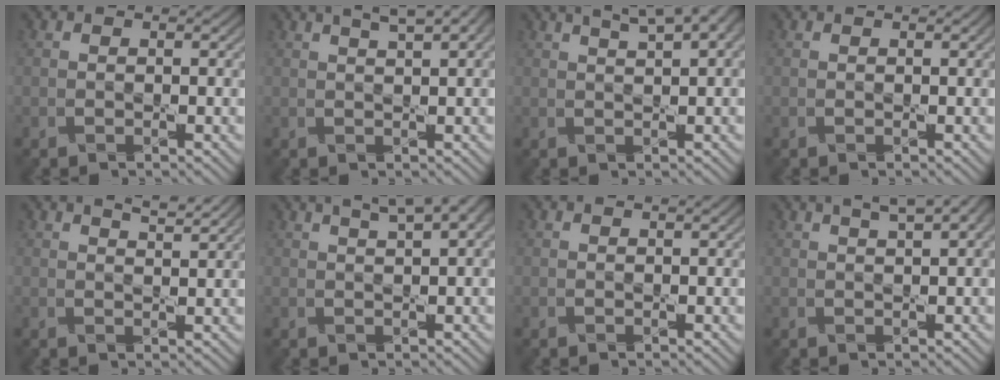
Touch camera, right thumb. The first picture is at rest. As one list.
[{"total": 5.4, "force": [3.0, 1.3, 4.3], "torque": [-0.062, 0.019, 0.027]}, {"total": 7.3, "force": [4.1, 1.9, 5.7], "torque": [-0.078, 0.026, 0.045]}, {"total": 0.6, "force": [0.4, 0.0, 0.4], "torque": [-0.008, 0.003, 0.004]}, {"total": 3.1, "force": [2.4, 0.6, 1.9], "torque": [-0.024, 0.000, 0.033]}, {"total": 6.6, "force": [3.6, 1.7, 5.3], "torque": [-0.072, 0.024, 0.037]}, {"total": 0.5, "force": [0.3, 0.0, 0.5], "torque": [-0.009, 0.006, 0.002]}, {"total": 5.9, "force": [3.0, 1.6, 4.7], "torque": [-0.063, 0.025, 0.026]}]